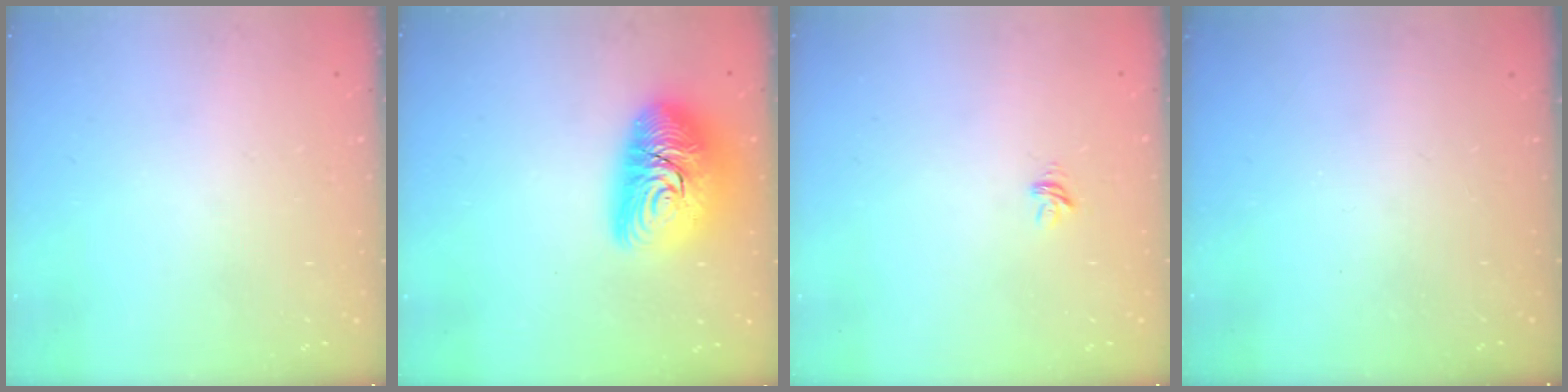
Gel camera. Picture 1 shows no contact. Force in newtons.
{"total": 17.9, "press": 17.8, "slide": 1.4}
{"total": 3.9, "press": 3.9, "slide": 0.2}
{"total": 0.0}